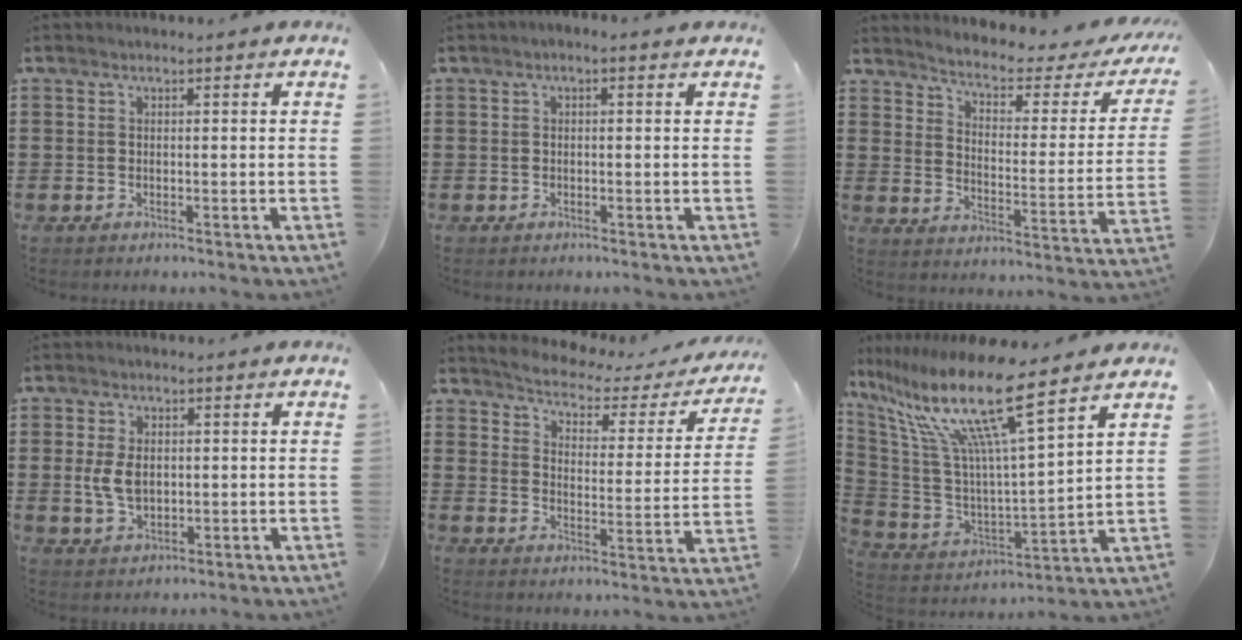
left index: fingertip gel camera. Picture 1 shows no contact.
{"total": 0.7, "force": [-0.1, 0.2, 0.7], "torque": [-0.013, -0.001, -0.002]}
{"total": 3.0, "force": [2.4, 0.5, 1.8], "torque": [-0.052, -0.023, 0.027]}
{"total": 5.1, "force": [0.4, 3.3, 3.9], "torque": [-0.102, 0.001, 0.000]}
{"total": 2.8, "force": [2.7, 0.5, 0.7], "torque": [-0.034, -0.027, 0.036]}
{"total": 15.6, "force": [10.3, 1.3, 11.6], "torque": [-0.261, -0.064, 0.165]}